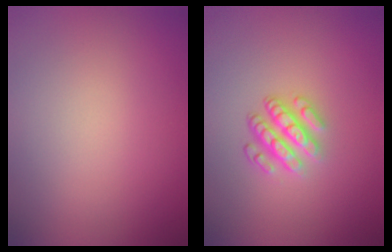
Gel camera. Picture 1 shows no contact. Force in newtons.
{"total": 3.6, "press": 2.6, "slide": 2.4}